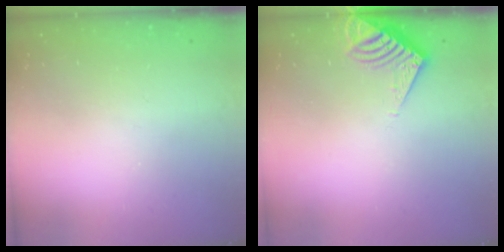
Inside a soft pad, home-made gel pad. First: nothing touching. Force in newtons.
{"total": 7.9, "press": 7.9, "slide": 0.3}